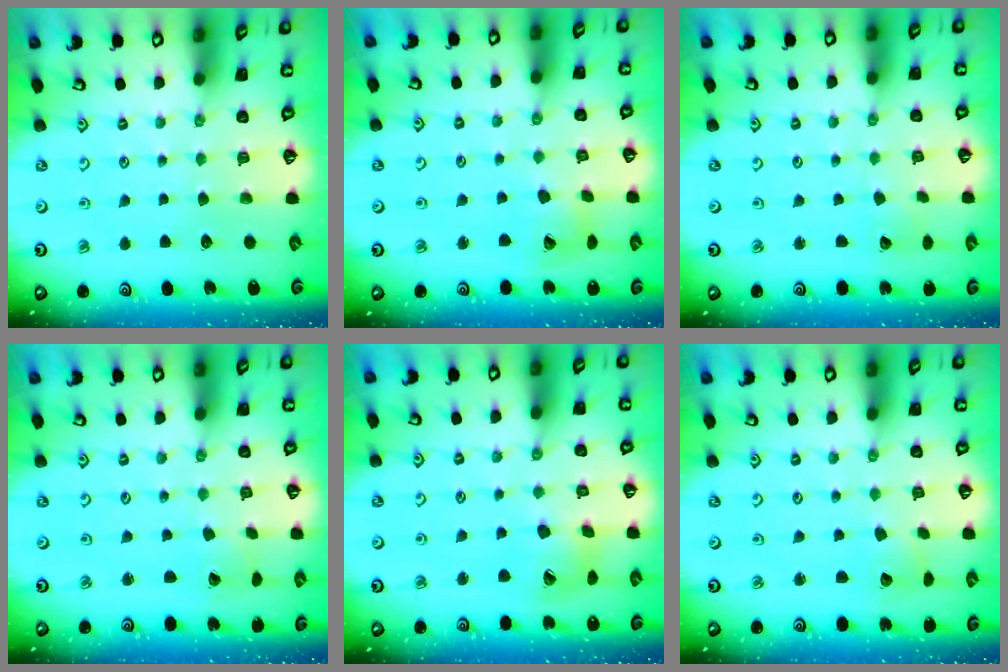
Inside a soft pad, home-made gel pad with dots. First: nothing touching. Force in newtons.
{"total": 9.5, "press": 9.4, "slide": 1.3}
{"total": 2.5, "press": 2.5, "slide": 0.3}
{"total": 1.7, "press": 1.7, "slide": 0.1}
{"total": 13.2, "press": 13.2, "slide": 1.5}
{"total": 1.9, "press": 1.9, "slide": 0.3}